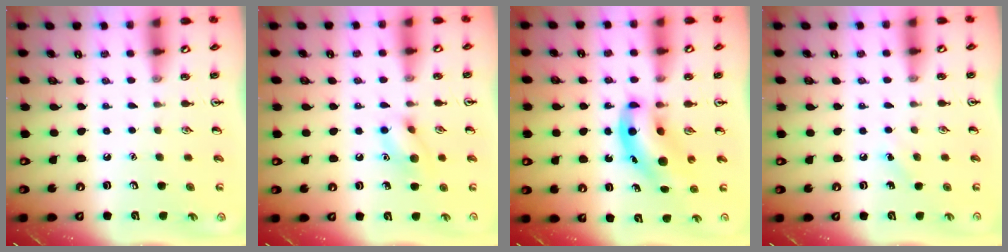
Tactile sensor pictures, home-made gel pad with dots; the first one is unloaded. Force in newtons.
{"total": 8.9, "press": 8.9, "slide": 1.1}
{"total": 8.6, "press": 8.3, "slide": 2.2}
{"total": 3.7, "press": 3.5, "slide": 1.3}